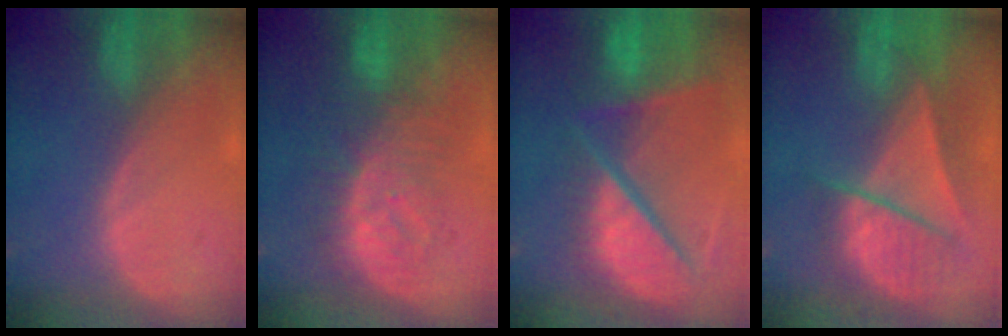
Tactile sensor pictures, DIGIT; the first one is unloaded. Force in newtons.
{"total": 8.3, "press": 8.2, "slide": 1.5}
{"total": 11.7, "press": 10.0, "slide": 6.1}
{"total": 7.8, "press": 7.3, "slide": 2.7}